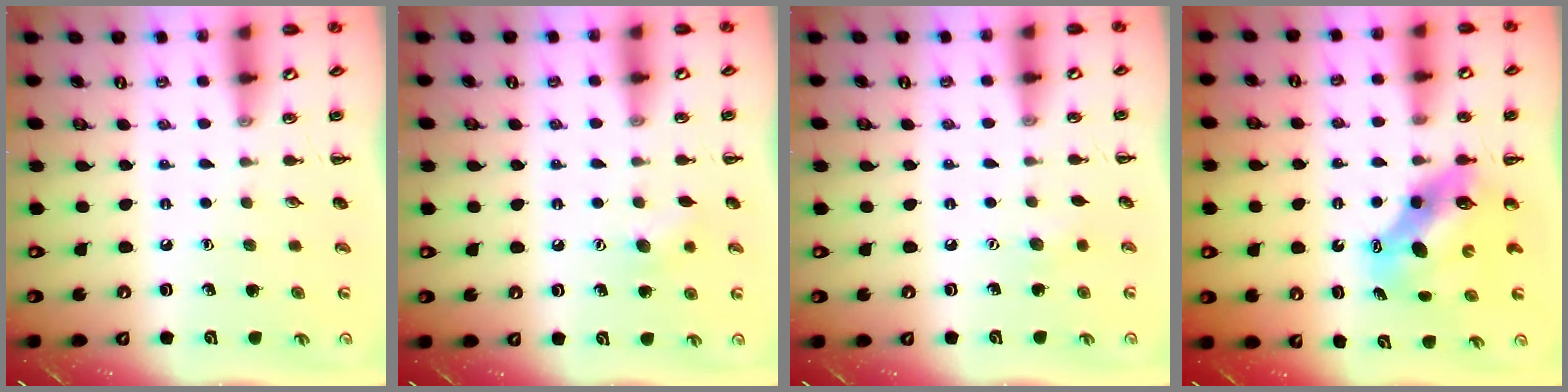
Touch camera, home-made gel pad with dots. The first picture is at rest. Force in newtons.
{"total": 7.3, "press": 7.1, "slide": 1.4}
{"total": 2.9, "press": 2.8, "slide": 0.7}
{"total": 7.7, "press": 7.5, "slide": 1.9}